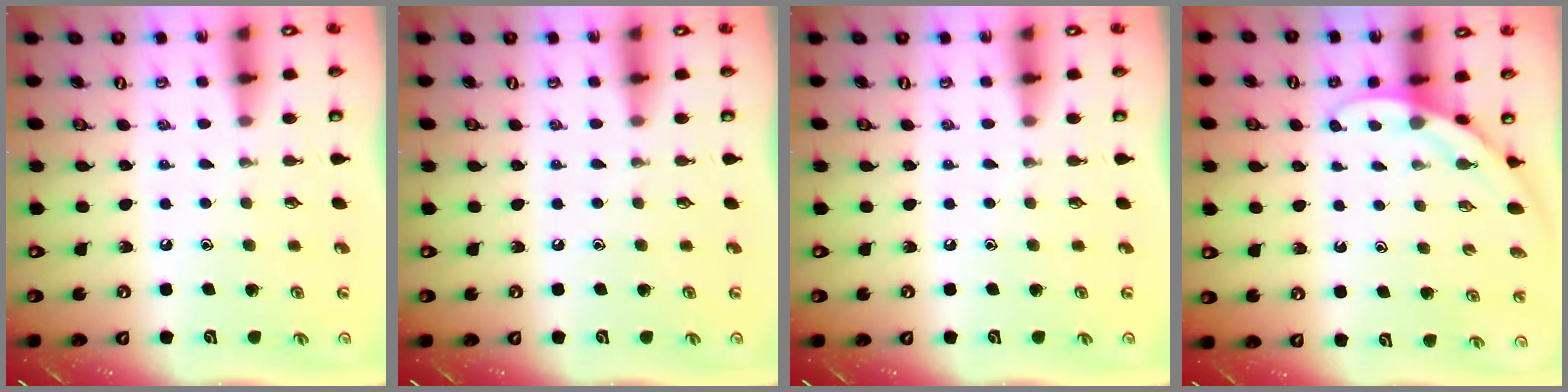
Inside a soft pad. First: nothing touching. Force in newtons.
{"total": 0.0}
{"total": 0.0}
{"total": 5.0, "press": 5.0, "slide": 0.4}